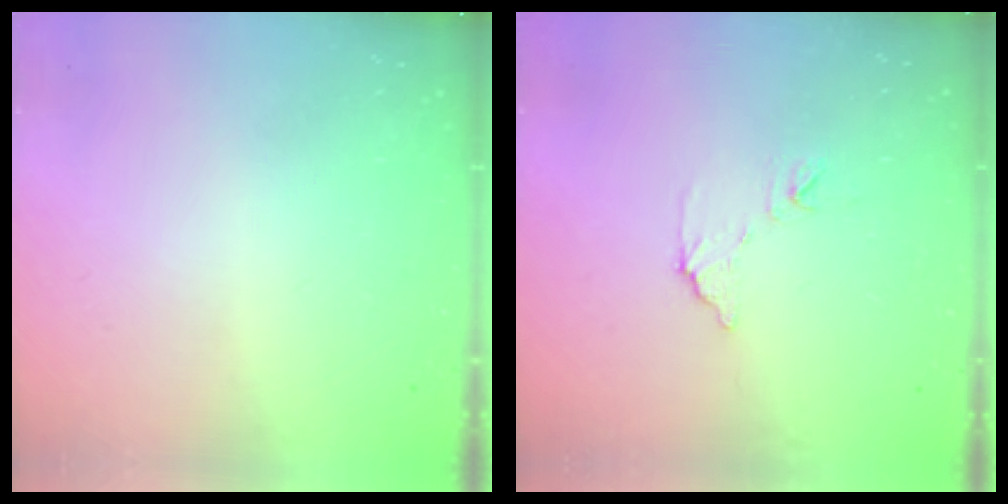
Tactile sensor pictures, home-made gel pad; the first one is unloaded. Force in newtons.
{"total": 7.4, "press": 7.4, "slide": 0.2}